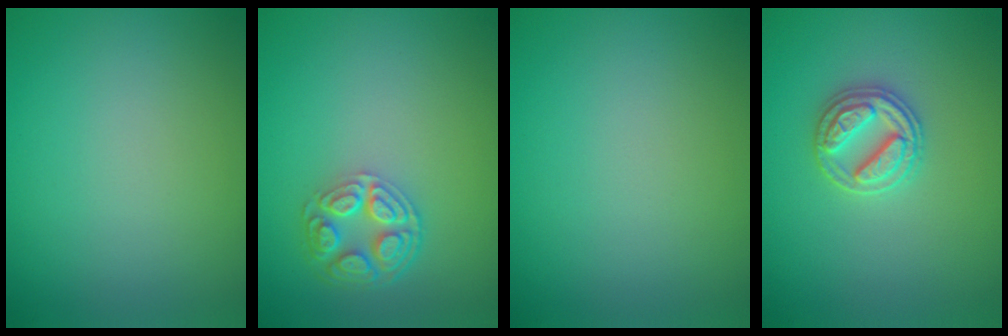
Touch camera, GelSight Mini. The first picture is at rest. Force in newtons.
{"total": 4.3, "press": 3.3, "slide": 2.8}
{"total": 0.0}
{"total": 2.9, "press": 2.8, "slide": 0.4}